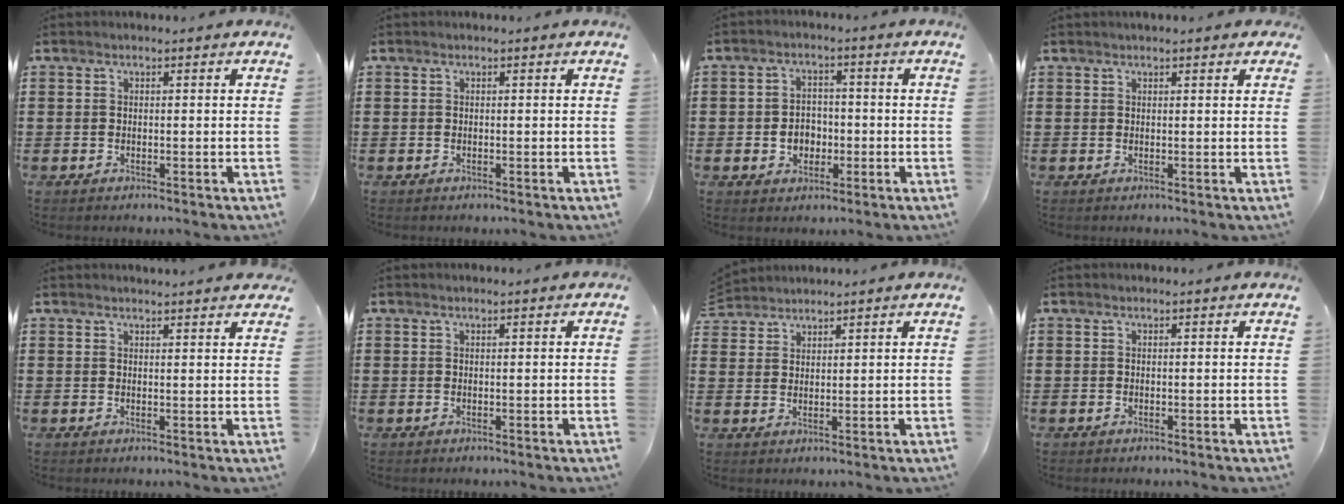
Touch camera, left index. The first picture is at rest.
{"total": 0.0}
{"total": 3.8, "force": [-1.0, 3.1, 2.0], "torque": [-0.038, 0.003, -0.023]}
{"total": 0.8, "force": [0.7, 0.2, 0.4], "torque": [-0.009, 0.003, 0.013]}
{"total": 1.6, "force": [1.6, 0.0, 0.3], "torque": [-0.011, 0.001, 0.031]}
{"total": 0.0}
{"total": 2.3, "force": [2.3, 0.4, -0.4], "torque": [0.000, -0.001, 0.045]}
{"total": 0.0}